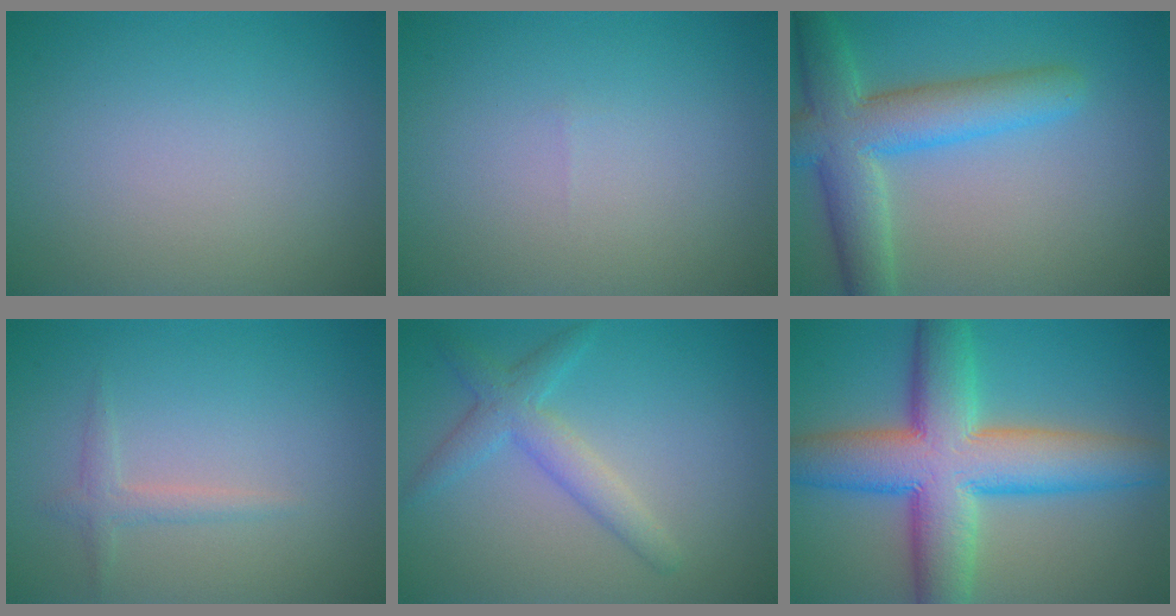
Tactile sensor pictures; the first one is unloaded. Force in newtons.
{"total": 0.0}
{"total": 7.3, "press": 7.2, "slide": 0.4}
{"total": 1.4, "press": 1.4, "slide": 0.0}
{"total": 3.1, "press": 3.1, "slide": 0.1}
{"total": 11.3, "press": 11.3, "slide": 0.6}